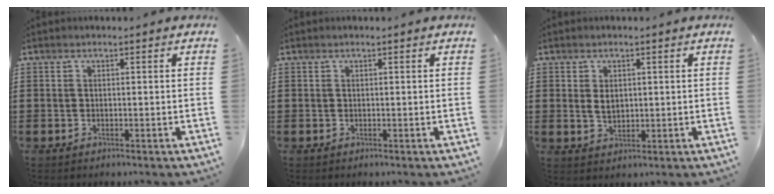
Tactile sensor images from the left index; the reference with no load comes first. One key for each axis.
{"total": 0.0}
{"total": 2.2, "fx": 0.5, "fy": 1.5, "fz": 1.6, "tx": -0.028, "ty": 0.003, "tz": 0.007}